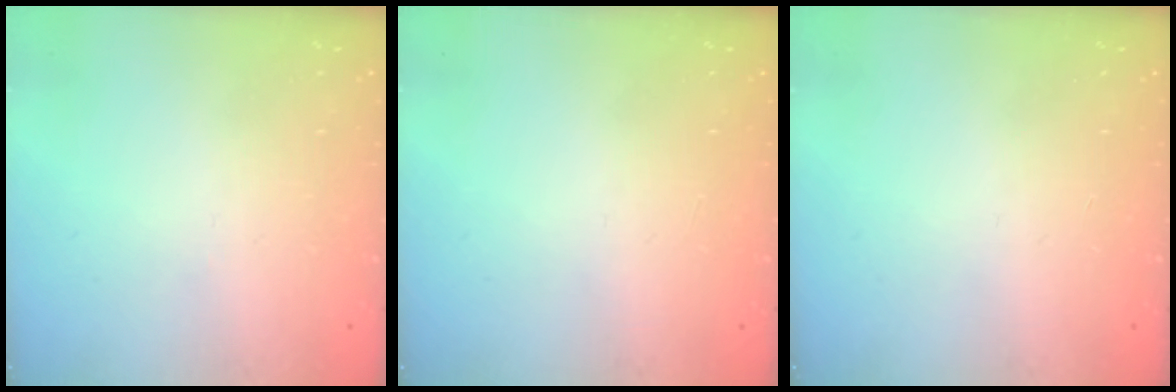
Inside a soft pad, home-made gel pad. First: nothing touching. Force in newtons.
{"total": 0.0}
{"total": 0.0}